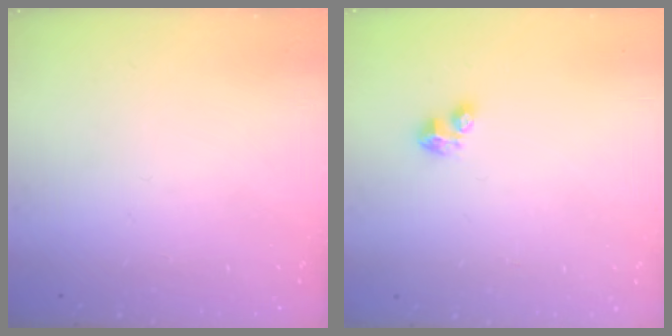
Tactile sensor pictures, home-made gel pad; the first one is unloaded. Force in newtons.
{"total": 3.1, "press": 3.0, "slide": 0.5}